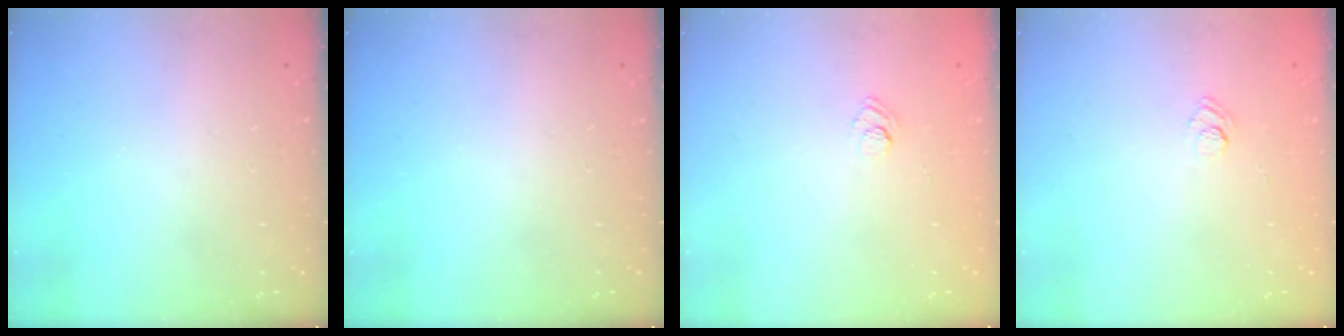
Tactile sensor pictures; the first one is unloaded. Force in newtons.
{"total": 0.0}
{"total": 3.3, "press": 3.1, "slide": 1.1}
{"total": 3.3, "press": 3.1, "slide": 1.1}